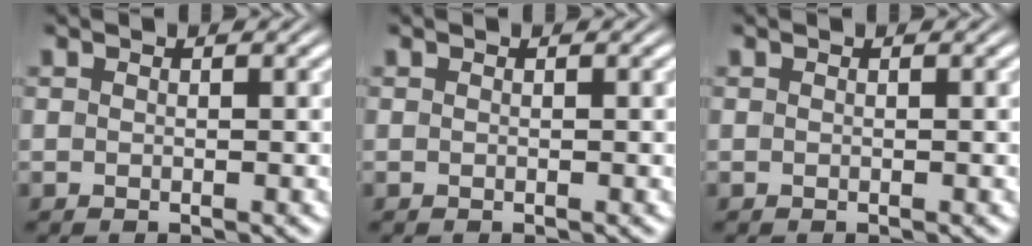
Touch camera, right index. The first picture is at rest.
{"total": 0.0}
{"total": 0.0}